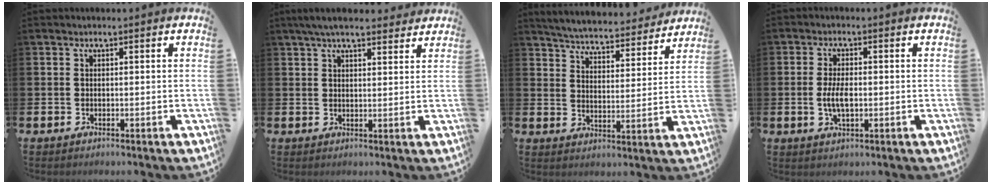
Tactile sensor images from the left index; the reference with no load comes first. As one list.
[{"total": 5.1, "force": [4.6, 1.1, 2.0], "torque": [-0.049, -0.009, 0.085]}, {"total": 5.2, "force": [5.1, 0.7, 0.8], "torque": [-0.043, -0.038, 0.086]}, {"total": 4.1, "force": [-0.4, 1.8, 3.7], "torque": [-0.067, -0.003, -0.012]}]